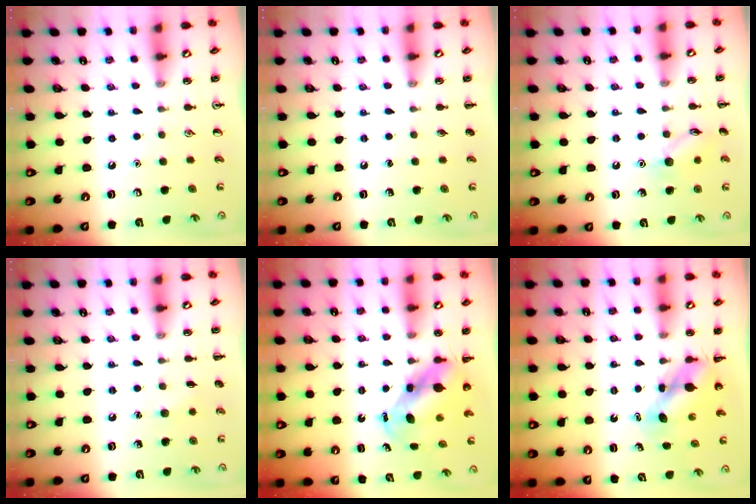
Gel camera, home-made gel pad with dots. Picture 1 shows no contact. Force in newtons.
{"total": 0.0}
{"total": 8.0, "press": 7.9, "slide": 1.1}
{"total": 4.0, "press": 3.8, "slide": 1.0}
{"total": 5.4, "press": 5.2, "slide": 1.1}
{"total": 5.1, "press": 5.1, "slide": 0.6}